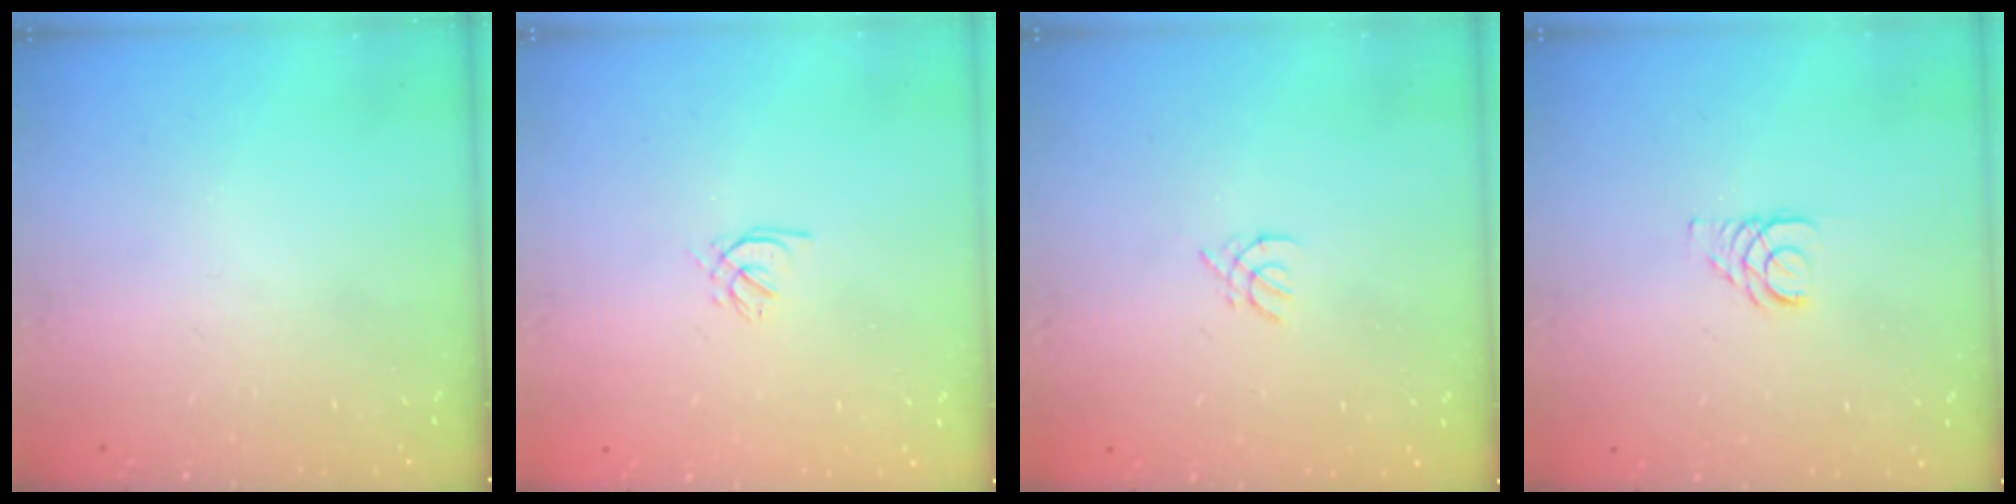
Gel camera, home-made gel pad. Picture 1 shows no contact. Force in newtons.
{"total": 0.9, "press": 0.8, "slide": 0.4}
{"total": 1.8, "press": 1.8, "slide": 0.4}
{"total": 2.9, "press": 2.9, "slide": 0.3}